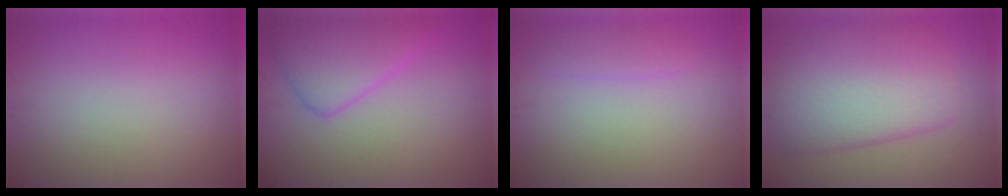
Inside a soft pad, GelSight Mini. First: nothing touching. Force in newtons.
{"total": 4.6, "press": 4.6, "slide": 0.3}
{"total": 1.4, "press": 1.4, "slide": 0.1}
{"total": 7.7, "press": 7.7, "slide": 0.3}